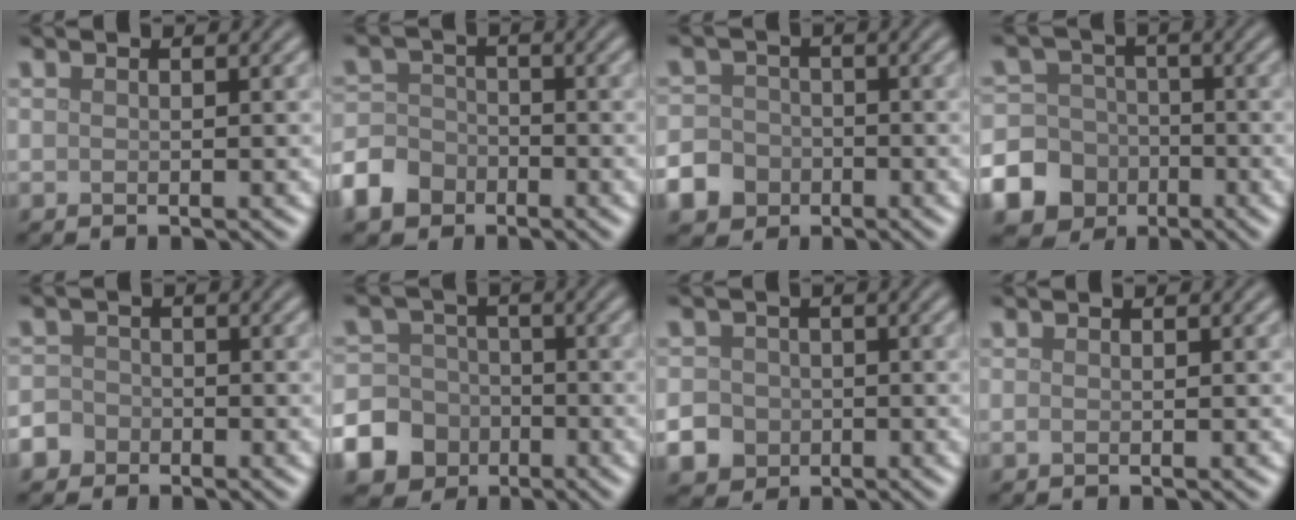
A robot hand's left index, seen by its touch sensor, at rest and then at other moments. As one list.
[{"total": 5.4, "force": [-3.3, 3.9, 1.7], "torque": [-0.035, -0.006, -0.075]}, {"total": 6.5, "force": [-3.5, 5.4, 1.5], "torque": [-0.029, -0.021, -0.079]}, {"total": 12.1, "force": [-5.0, 10.8, 2.2], "torque": [-0.072, -0.032, -0.101]}, {"total": 3.3, "force": [-2.0, 2.6, 0.5], "torque": [0.008, -0.005, -0.044]}, {"total": 10.4, "force": [-4.6, 9.1, 2.0], "torque": [-0.051, -0.025, -0.104]}, {"total": 8.7, "force": [-3.8, 7.5, 2.1], "torque": [-0.054, -0.028, -0.087]}, {"total": 0.0}]